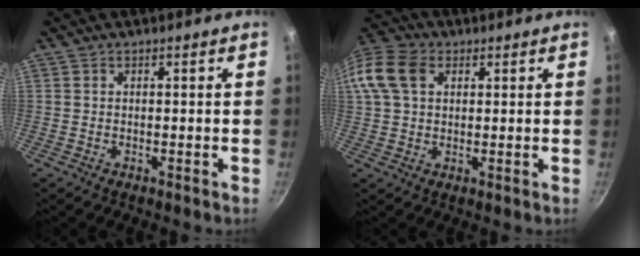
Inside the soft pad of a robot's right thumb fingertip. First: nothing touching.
{"total": 12.8, "force": [3.8, 9.2, 8.1], "torque": [-0.173, 0.025, 0.059]}